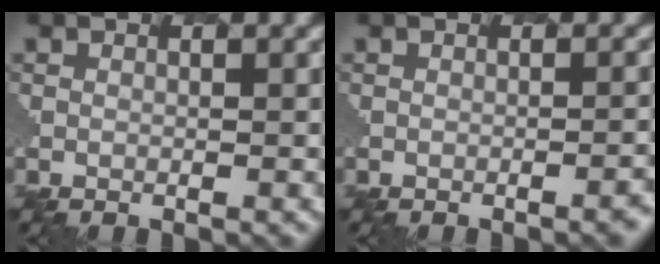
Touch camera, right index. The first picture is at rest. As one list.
[{"total": 2.7, "force": [-1.0, 1.1, 2.3], "torque": [-0.016, -0.003, -0.003]}]